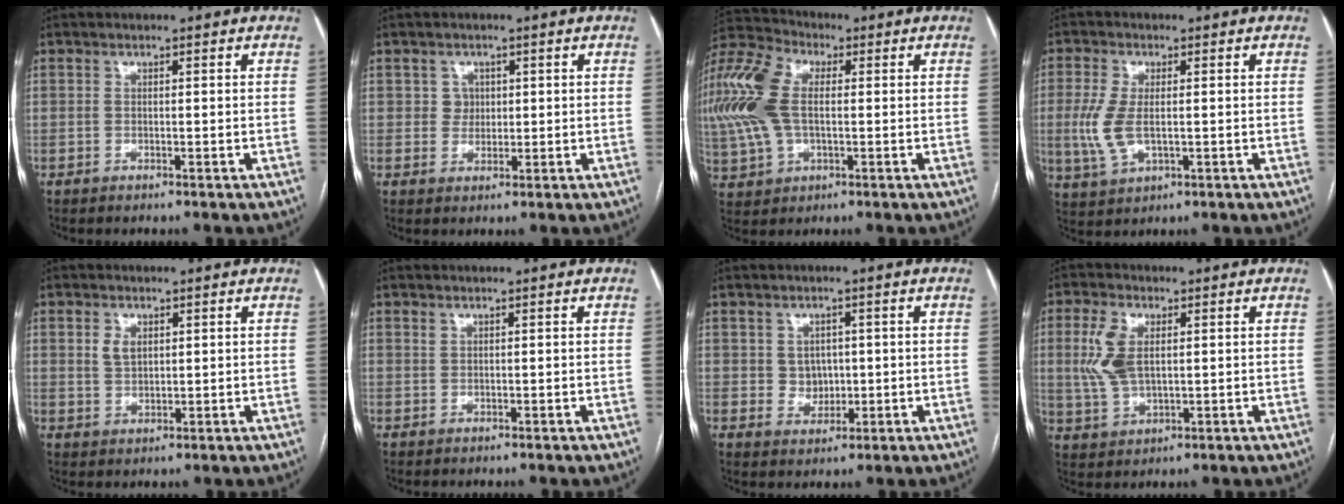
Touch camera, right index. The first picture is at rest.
{"total": 2.4, "force": [0.7, 2.3, 0.4], "torque": [-0.002, 0.002, 0.009]}
{"total": 18.0, "force": [1.7, 10.6, 14.4], "torque": [-0.378, 0.022, 0.032]}
{"total": 6.5, "force": [-0.4, 2.9, 5.8], "torque": [-0.143, -0.007, -0.003]}
{"total": 2.9, "force": [1.1, 1.8, 1.9], "torque": [-0.036, 0.002, 0.025]}
{"total": 0.5, "force": [0.5, 0.1, 0.0], "torque": [-0.006, 0.002, 0.011]}
{"total": 3.5, "force": [0.6, 3.2, 1.3], "torque": [-0.017, 0.007, 0.016]}
{"total": 6.9, "force": [1.7, 3.3, 5.8], "torque": [-0.150, 0.010, 0.037]}